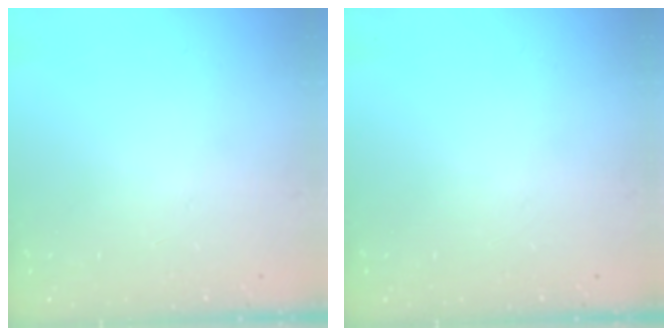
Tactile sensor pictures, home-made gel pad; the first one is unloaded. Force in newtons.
{"total": 0.0}